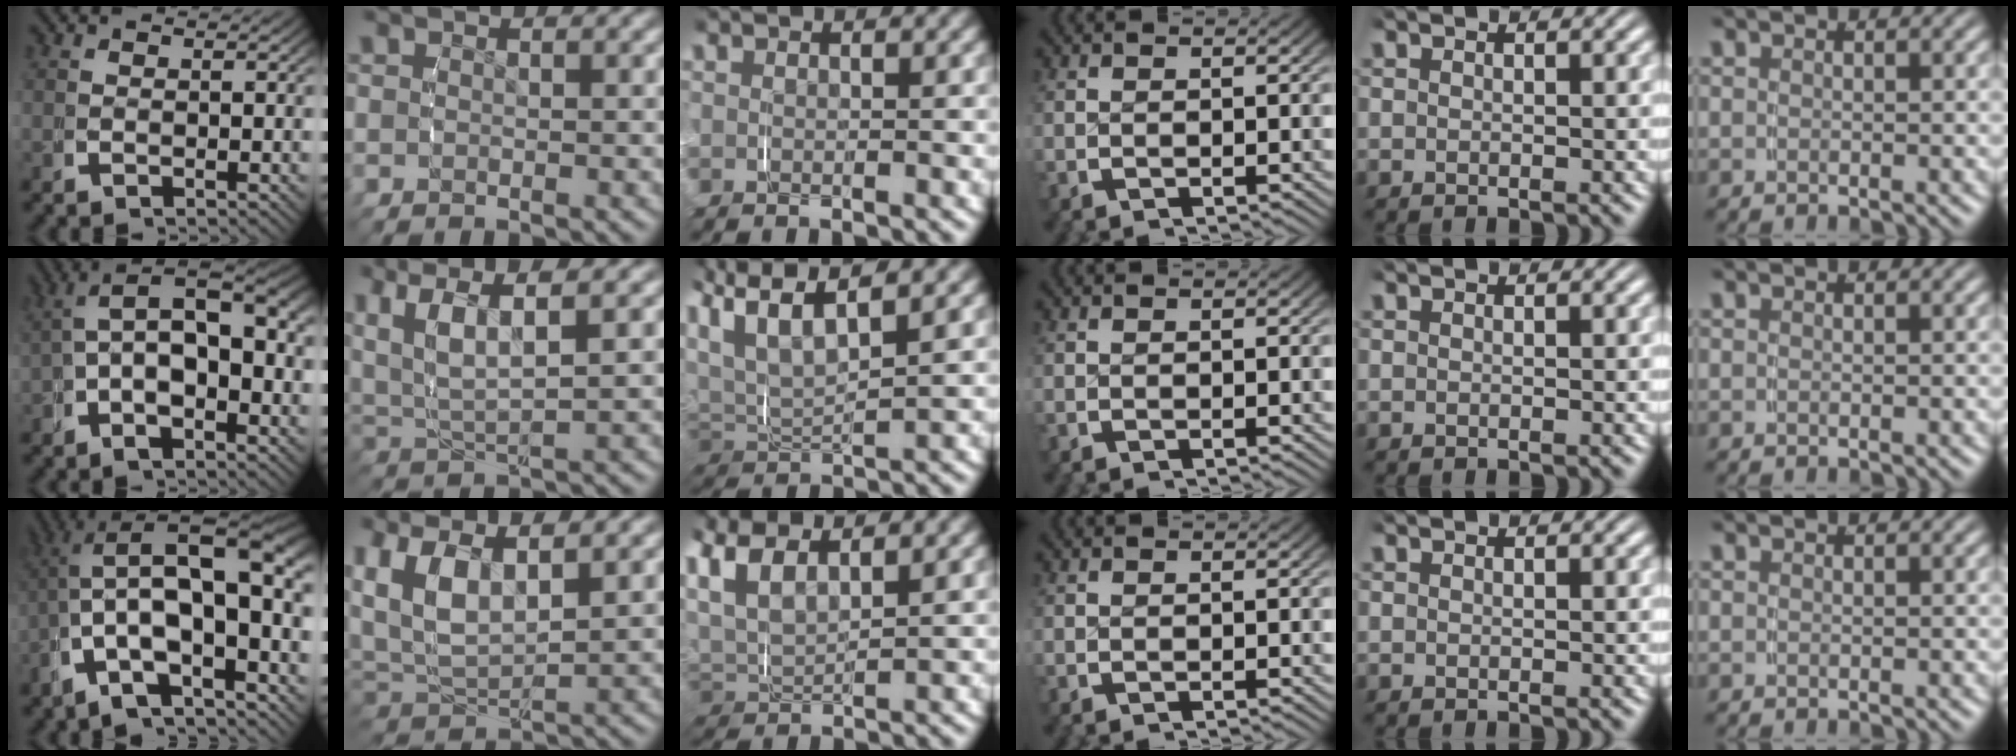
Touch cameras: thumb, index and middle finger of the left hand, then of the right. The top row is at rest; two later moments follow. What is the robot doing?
{"motion": "grasp_and_lifting", "object": "shirt"}